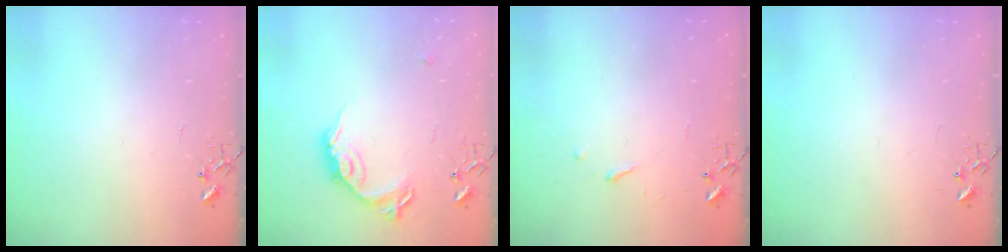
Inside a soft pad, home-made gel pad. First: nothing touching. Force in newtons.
{"total": 15.0, "press": 15.0, "slide": 0.7}
{"total": 3.4, "press": 3.3, "slide": 0.6}
{"total": 0.0}